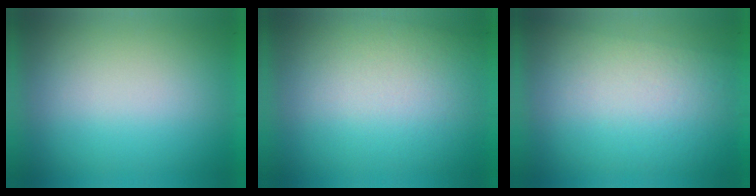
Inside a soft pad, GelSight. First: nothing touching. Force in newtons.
{"total": 2.4}
{"total": 2.8}